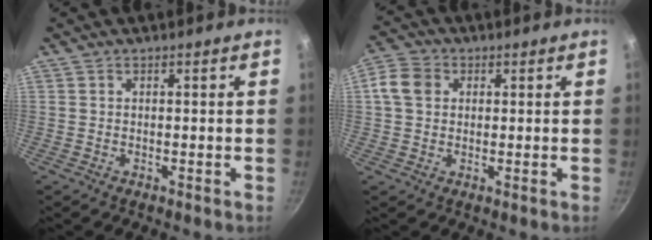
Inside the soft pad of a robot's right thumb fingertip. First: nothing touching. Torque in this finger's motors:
{"motor_torque": [0.21, 1.37, 0.25, 0.08, 0.24]}